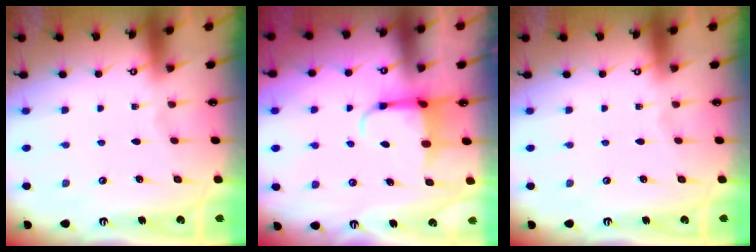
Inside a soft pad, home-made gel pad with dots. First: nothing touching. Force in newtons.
{"total": 4.5, "press": 4.4, "slide": 1.2}
{"total": 0.0}